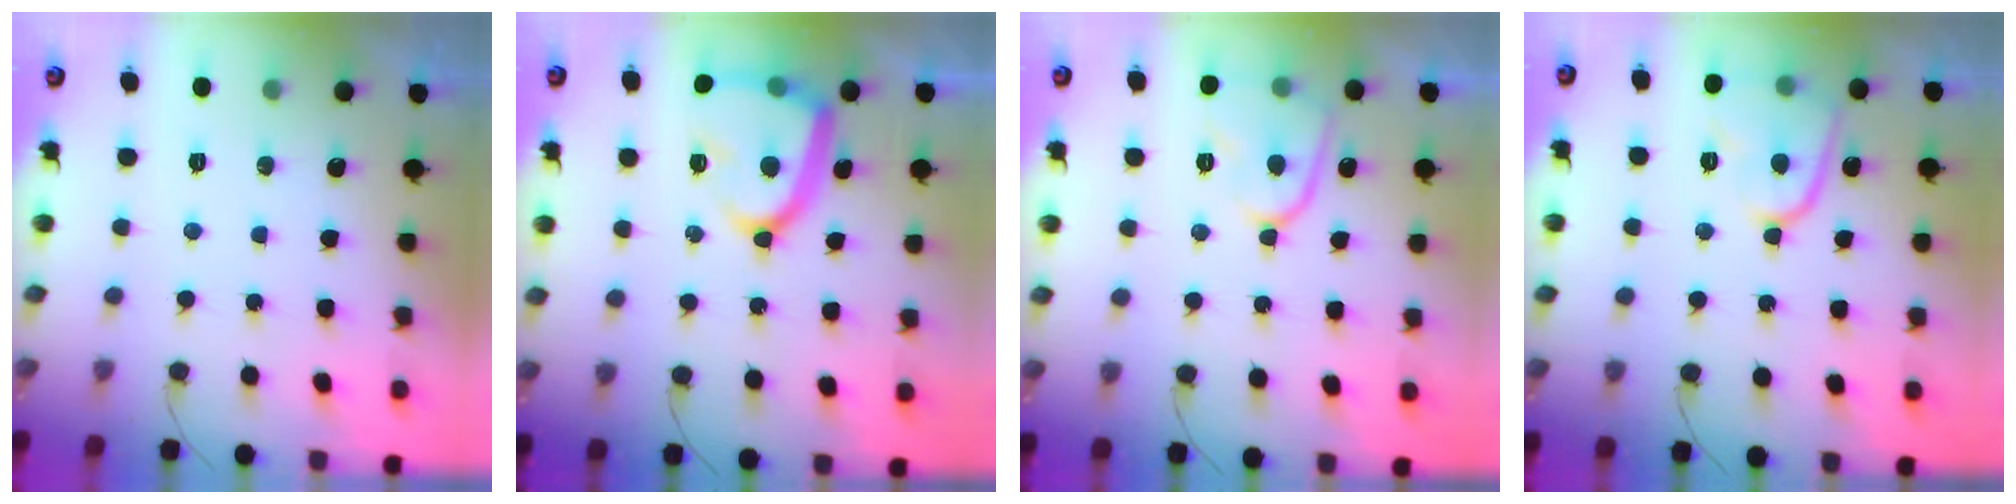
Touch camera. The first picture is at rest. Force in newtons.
{"total": 16.1, "press": 16.1, "slide": 1.6}
{"total": 10.8, "press": 10.7, "slide": 1.4}
{"total": 9.6, "press": 9.6, "slide": 1.1}